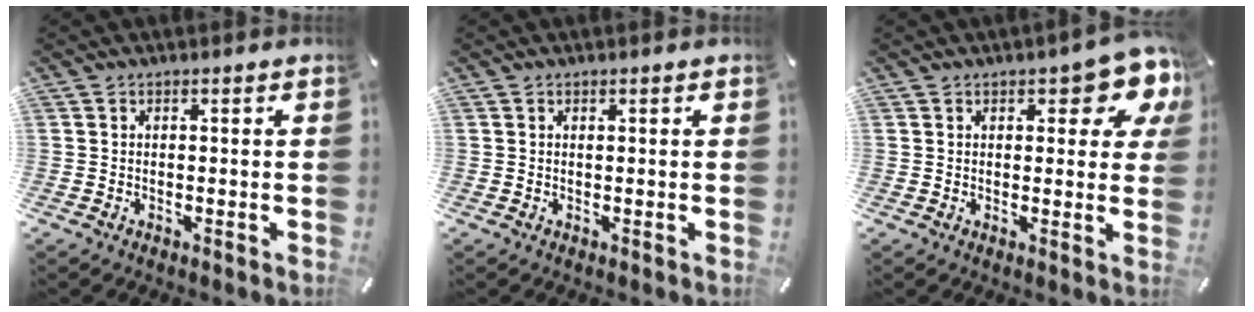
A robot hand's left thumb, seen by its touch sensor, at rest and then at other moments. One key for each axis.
{"total": 0.0}
{"total": 9.0, "fx": 4.9, "fy": 3.9, "fz": 6.4, "tx": -0.076, "ty": -0.024, "tz": 0.079}